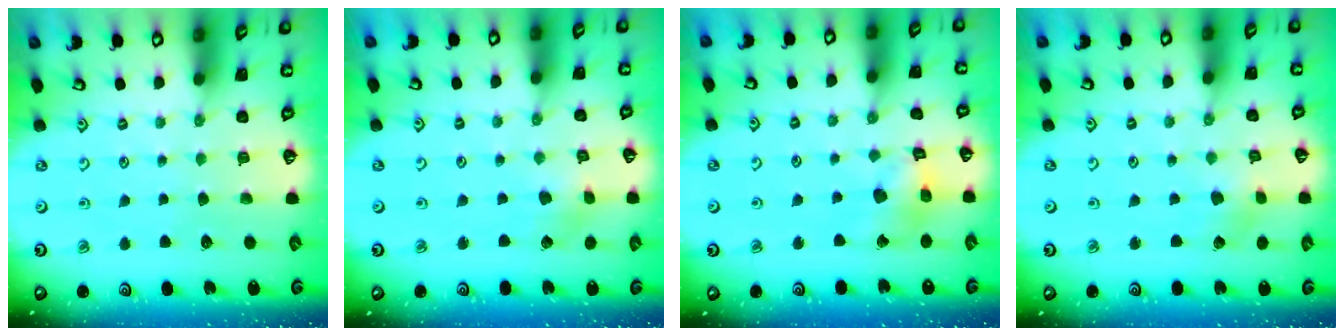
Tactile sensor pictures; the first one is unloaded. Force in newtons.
{"total": 2.9, "press": 2.9, "slide": 0.1}
{"total": 10.0, "press": 9.9, "slide": 1.0}
{"total": 3.0, "press": 3.0, "slide": 0.4}